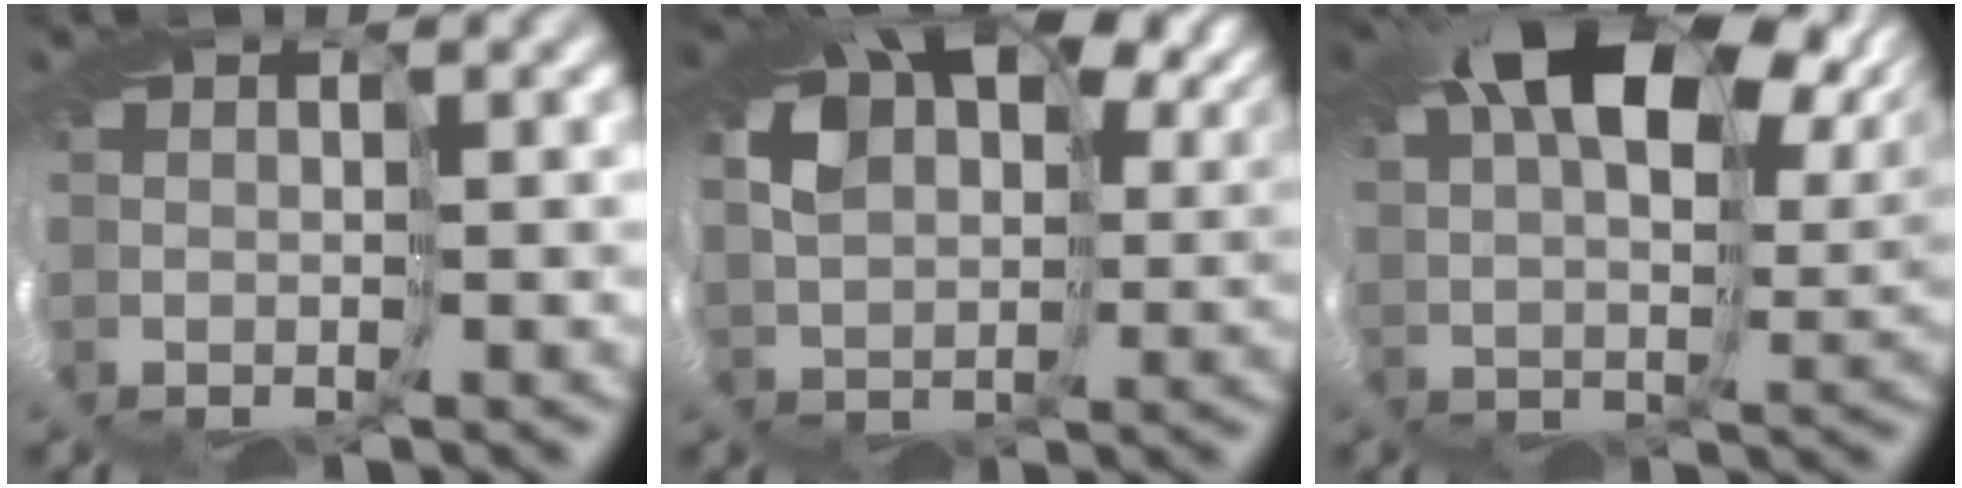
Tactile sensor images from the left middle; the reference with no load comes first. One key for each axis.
{"total": 10.4, "fx": 5.7, "fy": 6.0, "fz": 6.2, "tx": -0.130, "ty": 0.023, "tz": 0.102}
{"total": 12.8, "fx": 6.5, "fy": 5.9, "fz": 9.4, "tx": -0.153, "ty": 0.022, "tz": 0.103}